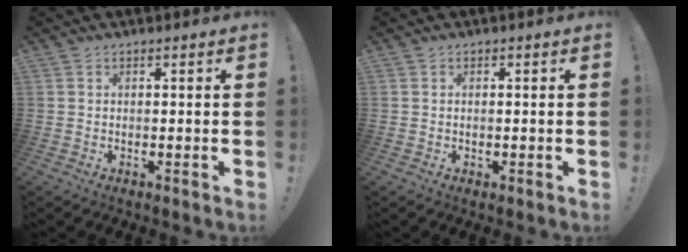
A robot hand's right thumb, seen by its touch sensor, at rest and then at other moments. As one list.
[{"total": 0.5, "force": [0.1, 0.5, 0.0], "torque": [0.005, 0.000, 0.000]}]